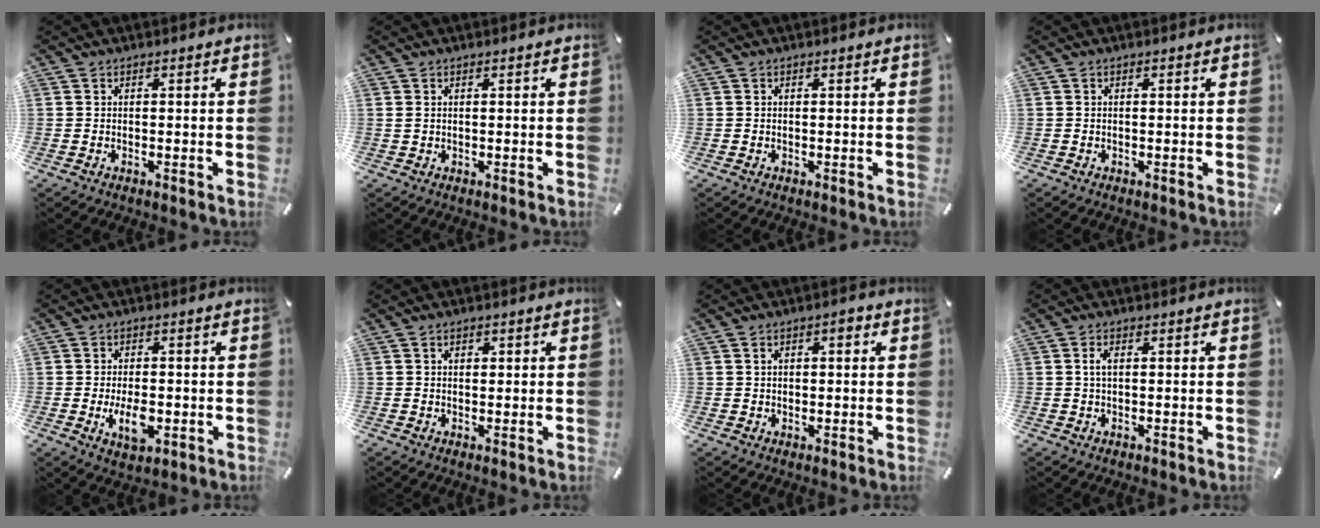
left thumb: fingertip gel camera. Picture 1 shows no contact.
{"total": 0.7, "force": [0.3, 0.5, 0.5], "torque": [-0.010, 0.001, 0.006]}
{"total": 0.0}
{"total": 0.0}
{"total": 6.9, "force": [-1.7, 4.0, 5.4], "torque": [-0.113, -0.004, -0.034]}
{"total": 1.3, "force": [0.5, 0.9, 0.8], "torque": [-0.008, 0.003, 0.005]}
{"total": 2.8, "force": [0.7, 1.8, 2.0], "torque": [-0.034, 0.005, 0.006]}
{"total": 2.1, "force": [0.4, 1.0, 1.8], "torque": [-0.036, 0.006, 0.005]}